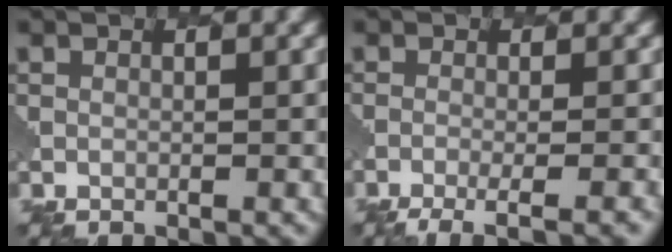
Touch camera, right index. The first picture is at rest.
{"total": 4.0, "force": [-2.3, 0.9, 3.1], "torque": [-0.034, 0.001, -0.040]}